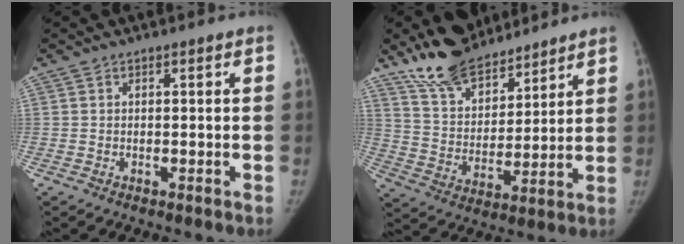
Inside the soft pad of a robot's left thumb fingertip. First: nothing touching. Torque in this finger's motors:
{"motor_torque": [0.99, -0.64, 1.17, -1.61, 0.05]}